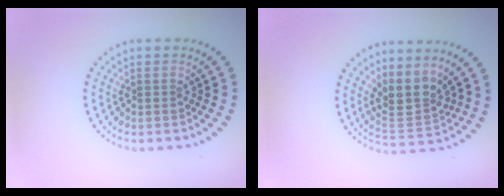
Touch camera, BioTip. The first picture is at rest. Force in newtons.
{"total": 3.6, "press": 3.0, "slide": 2.1}